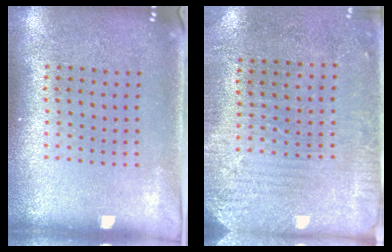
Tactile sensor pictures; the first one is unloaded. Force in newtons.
{"total": 2.8, "press": 2.4, "slide": 1.5}